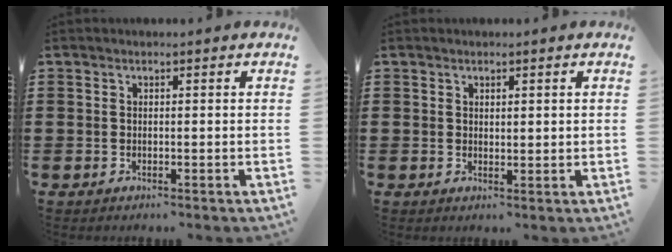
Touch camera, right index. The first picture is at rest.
{"total": 1.0, "force": [0.8, 0.5, 0.4], "torque": [-0.007, 0.003, 0.014]}